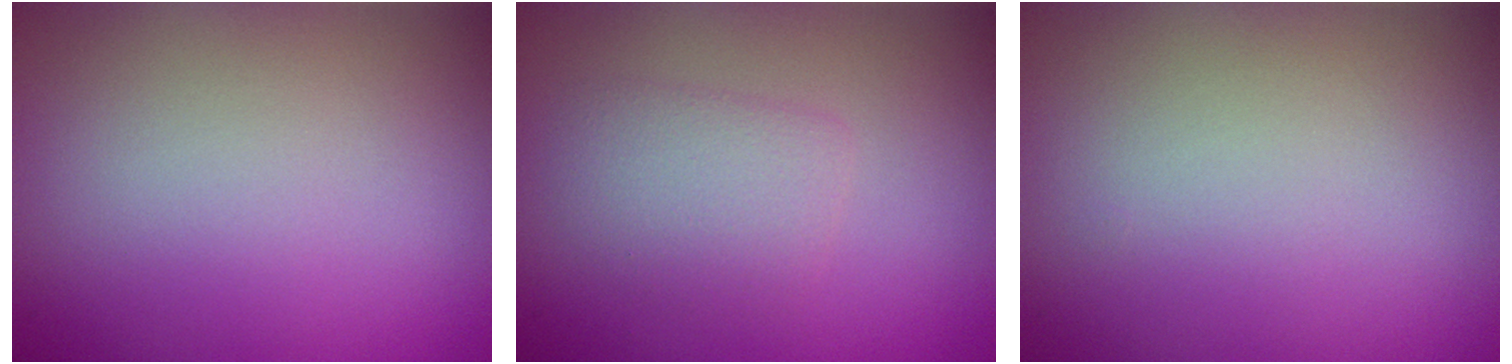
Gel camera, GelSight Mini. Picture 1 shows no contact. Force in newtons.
{"total": 2.1, "press": 2.1, "slide": 0.1}
{"total": 0.0}